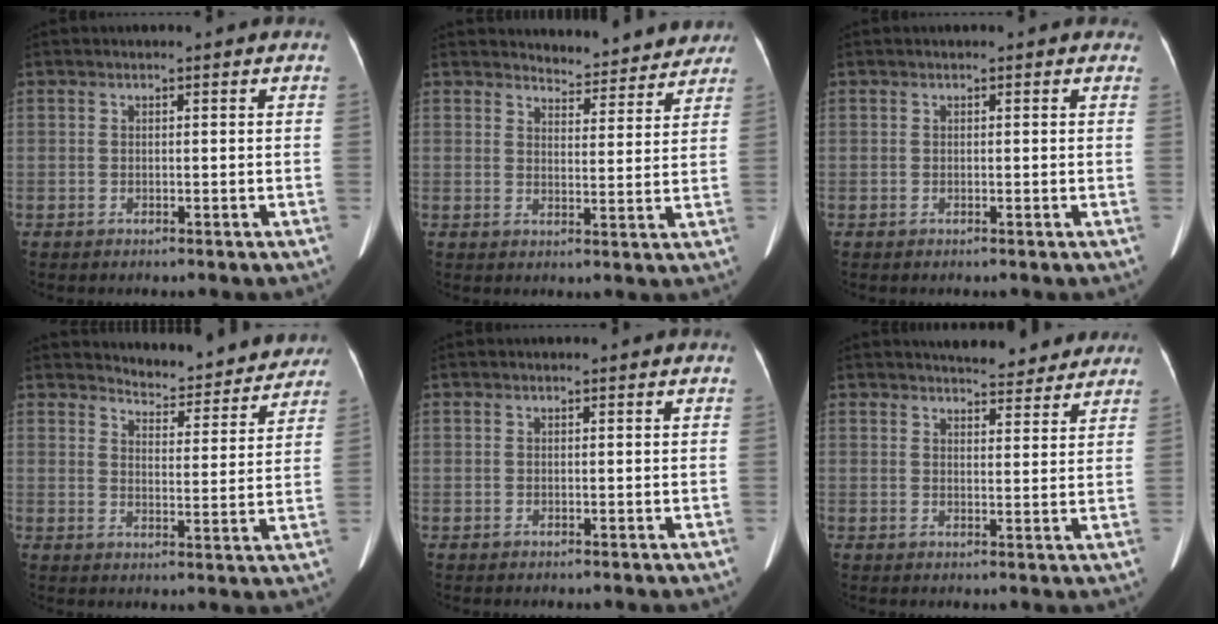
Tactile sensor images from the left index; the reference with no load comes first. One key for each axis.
{"total": 9.6, "fx": 9.3, "fy": 2.4, "fz": 0.5, "tx": 0.014, "ty": -0.006, "tz": 0.099}
{"total": 0.6, "fx": 0.4, "fy": 0.4, "fz": 0.1, "tx": 0.002, "ty": 0.000, "tz": -0.003}
{"total": 11.7, "fx": 11.3, "fy": 2.6, "fz": 1.2, "tx": 0.001, "ty": -0.016, "tz": 0.129}
{"total": 0.0}
{"total": 8.6, "fx": 8.0, "fy": 2.2, "fz": 2.3, "tx": -0.023, "ty": 0.001, "tz": 0.091}